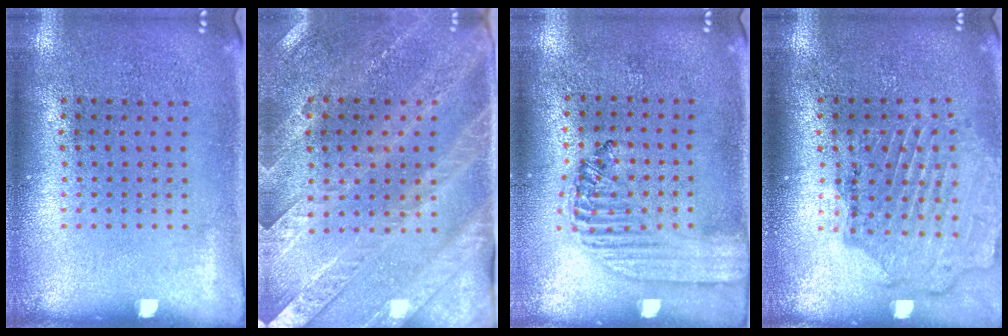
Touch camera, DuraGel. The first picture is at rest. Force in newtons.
{"total": 2.9, "press": 2.7, "slide": 1.1}
{"total": 1.4, "press": 1.3, "slide": 0.5}
{"total": 1.6, "press": 1.6, "slide": 0.2}